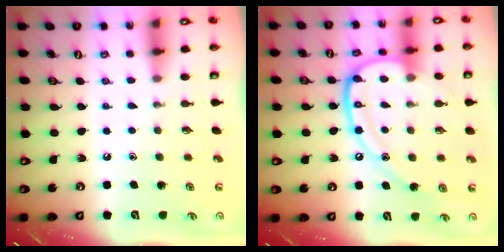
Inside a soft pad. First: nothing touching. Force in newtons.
{"total": 15.1, "press": 15.0, "slide": 1.5}